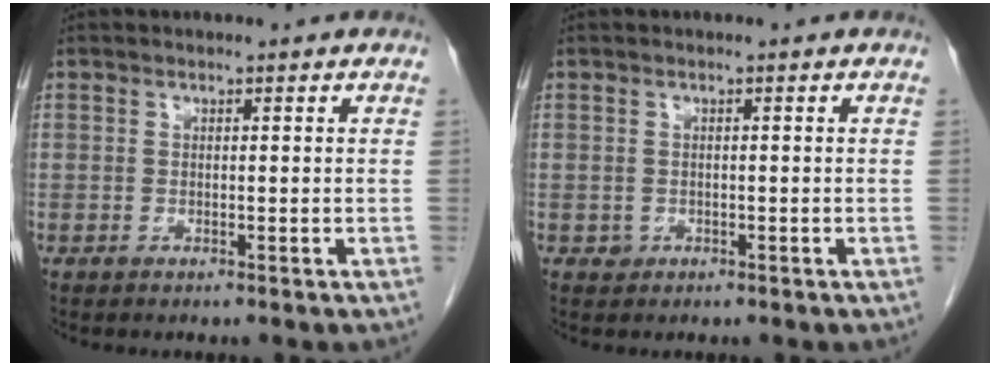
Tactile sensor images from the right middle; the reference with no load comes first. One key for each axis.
{"total": 0.8, "fx": -0.2, "fy": 0.7, "fz": 0.1, "tx": -0.001, "ty": 0.003, "tz": -0.003}